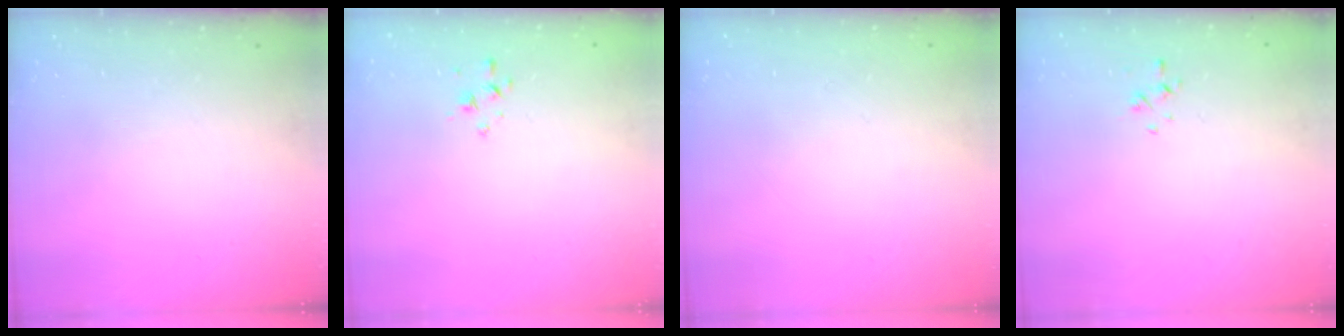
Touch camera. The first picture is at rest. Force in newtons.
{"total": 1.9, "press": 1.8, "slide": 0.7}
{"total": 1.9, "press": 1.9, "slide": 0.2}
{"total": 0.6, "press": 0.3, "slide": 0.5}